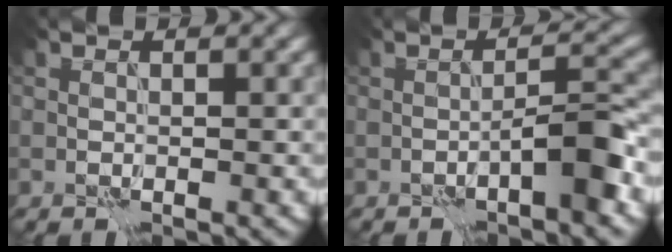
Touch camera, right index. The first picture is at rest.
{"total": 3.2, "force": [-1.8, 0.0, 2.7], "torque": [-0.040, 0.018, -0.031]}